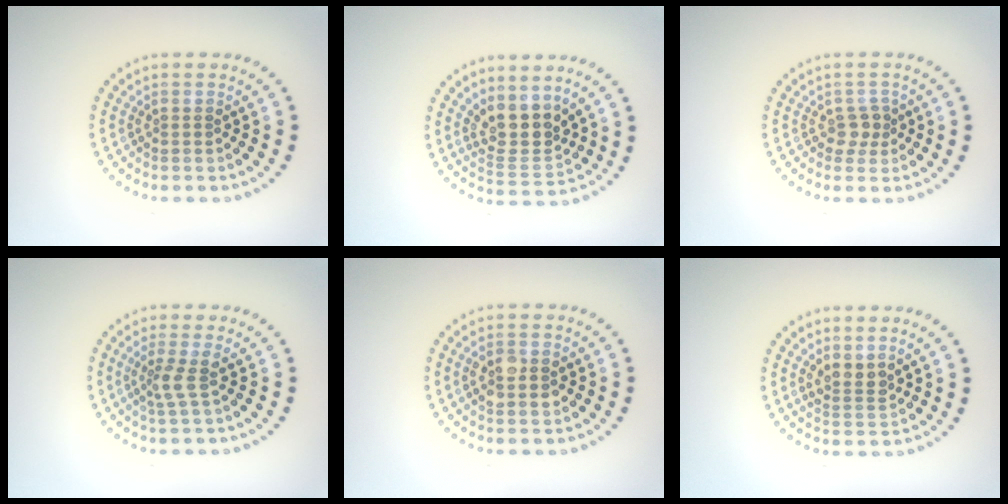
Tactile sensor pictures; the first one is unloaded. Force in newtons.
{"total": 3.9, "press": 3.2, "slide": 2.2}
{"total": 1.6, "press": 1.3, "slide": 0.9}
{"total": 2.0, "press": 1.5, "slide": 1.3}
{"total": 2.7, "press": 2.7, "slide": 0.1}
{"total": 1.9, "press": 1.6, "slide": 1.0}